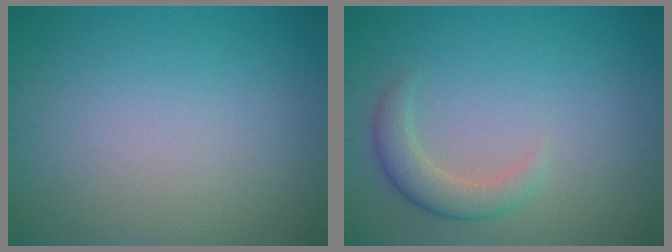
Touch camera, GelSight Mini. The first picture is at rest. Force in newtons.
{"total": 2.7, "press": 2.7, "slide": 0.4}